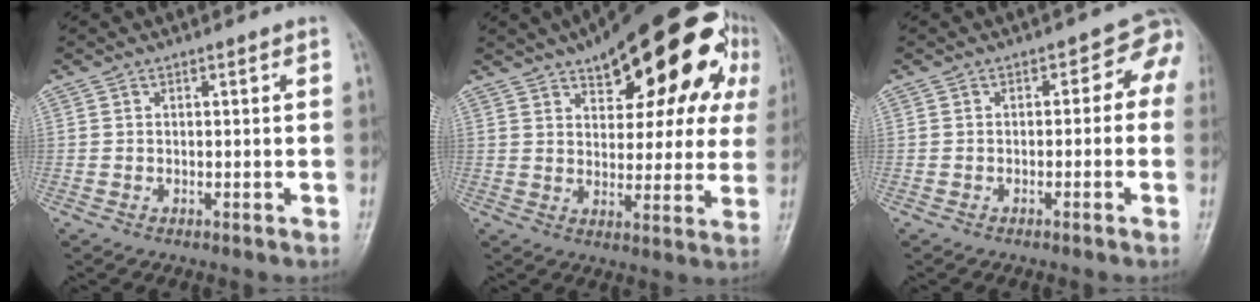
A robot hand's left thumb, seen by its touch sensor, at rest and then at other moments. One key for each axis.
{"total": 23.7, "fx": 11.8, "fy": 10.4, "fz": 17.7, "tx": -0.205, "ty": 0.002, "tz": 0.162}
{"total": 4.7, "fx": -0.3, "fy": 3.3, "fz": 3.3, "tx": 0.002, "ty": 0.021, "tz": -0.016}